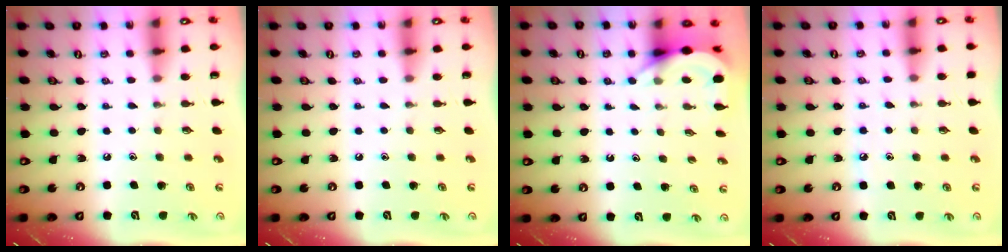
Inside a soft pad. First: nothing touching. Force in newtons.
{"total": 0.0}
{"total": 6.5, "press": 6.5, "slide": 0.3}
{"total": 5.2, "press": 5.2, "slide": 0.6}